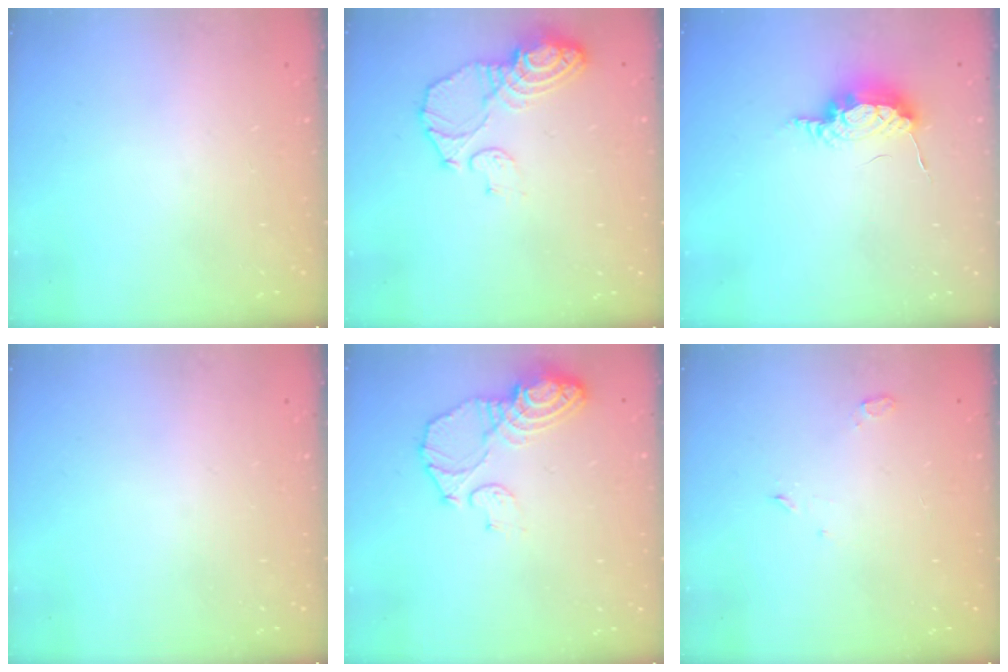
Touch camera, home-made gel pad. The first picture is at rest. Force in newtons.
{"total": 10.5, "press": 10.4, "slide": 0.9}
{"total": 11.2, "press": 8.7, "slide": 7.0}
{"total": 0.0}
{"total": 10.5, "press": 10.4, "slide": 0.9}
{"total": 2.7, "press": 2.6, "slide": 0.8}